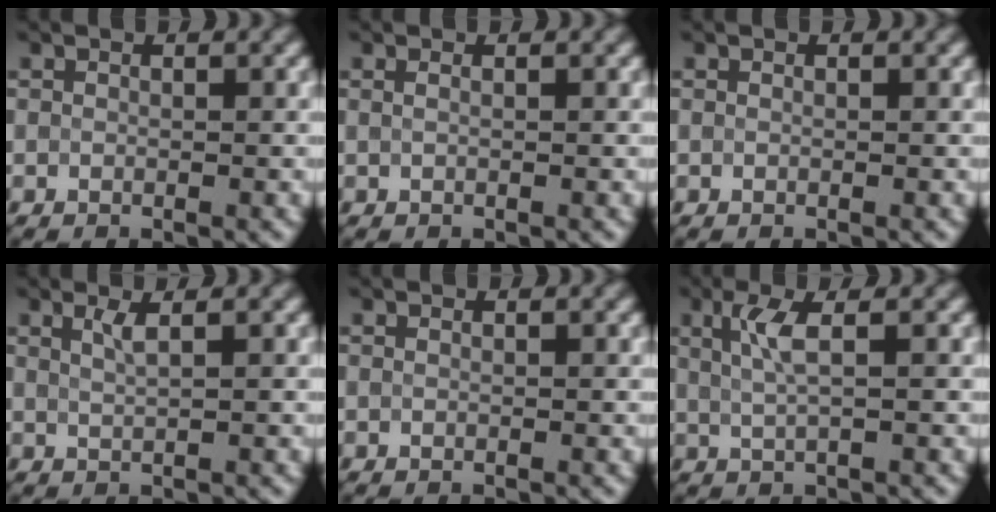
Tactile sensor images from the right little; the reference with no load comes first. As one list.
[{"total": 0.8, "force": [0.3, 0.4, 0.6], "torque": [-0.010, -0.002, 0.000]}, {"total": 0.0}, {"total": 1.6, "force": [0.7, 0.5, 1.4], "torque": [-0.019, 0.001, 0.010]}, {"total": 0.0}, {"total": 2.7, "force": [0.8, 0.7, 2.5], "torque": [-0.051, 0.000, 0.017]}]